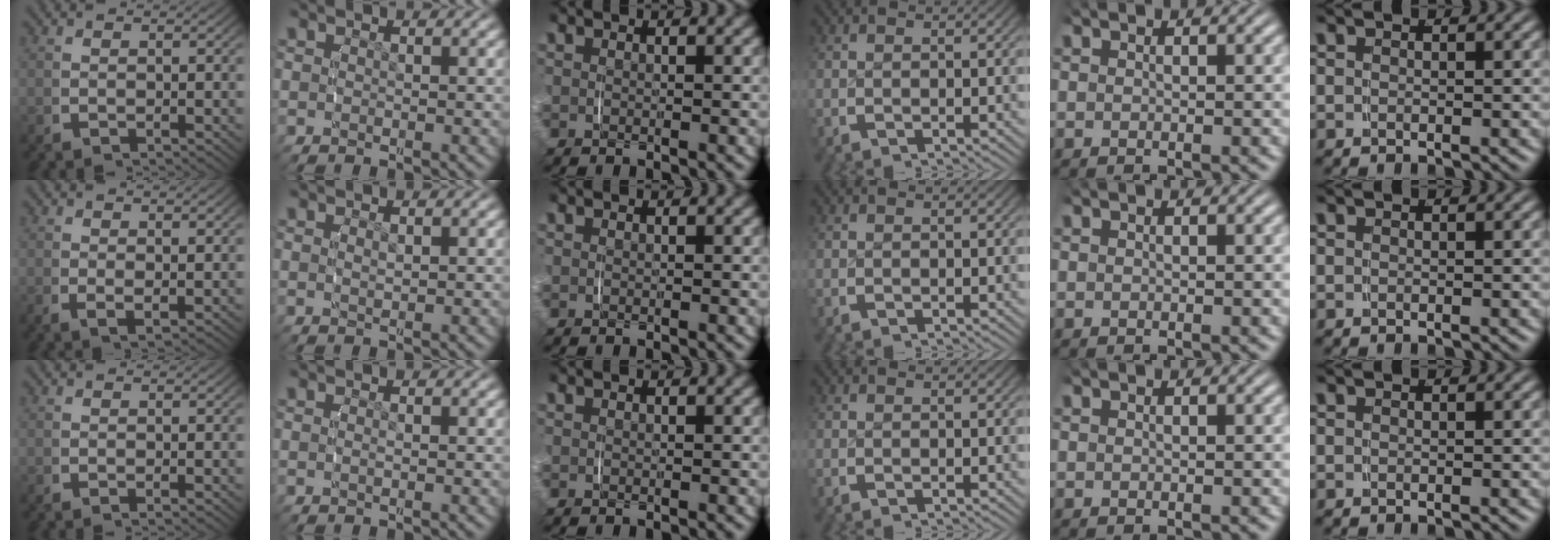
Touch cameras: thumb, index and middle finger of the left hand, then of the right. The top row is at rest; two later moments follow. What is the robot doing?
{"motion": "lift_and_place", "object": "pen bag"}